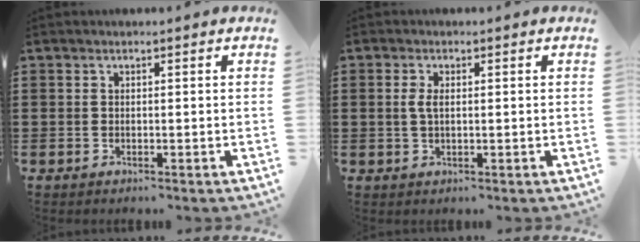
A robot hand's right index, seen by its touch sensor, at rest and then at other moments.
{"total": 2.0, "force": [0.1, 0.8, 1.9], "torque": [-0.039, 0.003, 0.000]}